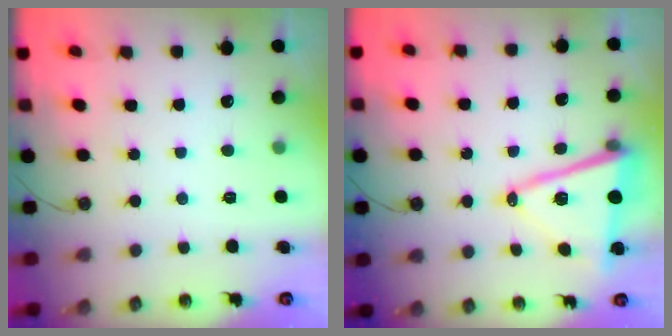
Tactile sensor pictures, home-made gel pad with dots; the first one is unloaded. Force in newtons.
{"total": 14.1, "press": 13.9, "slide": 2.5}